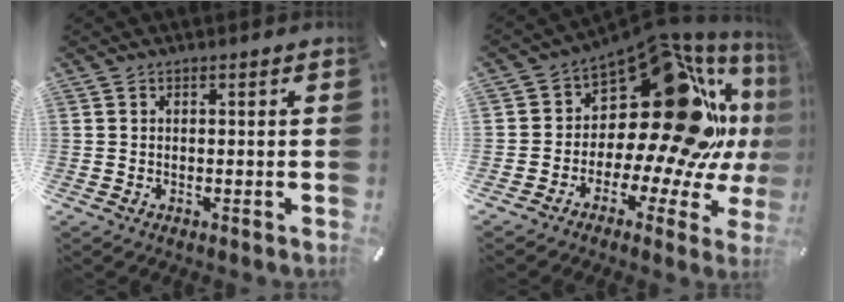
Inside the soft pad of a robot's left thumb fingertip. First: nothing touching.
{"total": 26.2, "force": [9.6, 13.9, 20.0], "torque": [-0.278, -0.109, 0.174]}